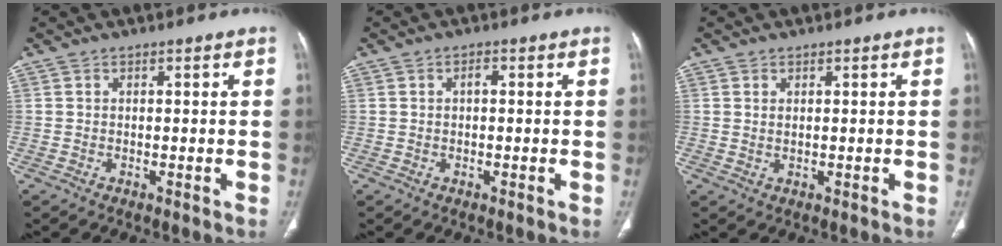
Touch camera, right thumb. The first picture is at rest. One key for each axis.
{"total": 1.1, "fx": 0.2, "fy": 0.6, "fz": 1.0, "tx": -0.013, "ty": 0.005, "tz": 0.002}
{"total": 1.0, "fx": 0.5, "fy": 0.4, "fz": 0.7, "tx": -0.014, "ty": -0.001, "tz": 0.013}